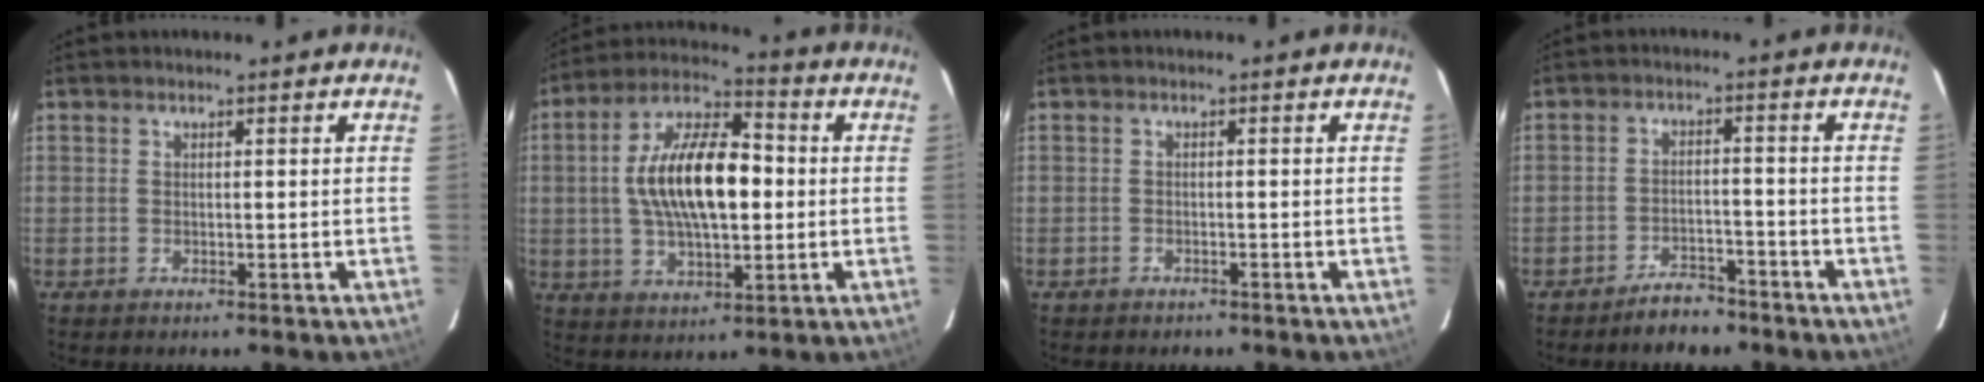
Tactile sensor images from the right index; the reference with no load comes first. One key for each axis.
{"total": 16.8, "fx": 0.4, "fy": 7.5, "fz": 15.0, "tx": -0.277, "ty": 0.020, "tz": 0.005}
{"total": 1.6, "fx": -1.2, "fy": 1.0, "fz": 0.1, "tx": -0.006, "ty": 0.003, "tz": -0.018}
{"total": 5.5, "fx": -4.6, "fy": 2.5, "fz": 1.8, "tx": -0.049, "ty": 0.016, "tz": -0.065}